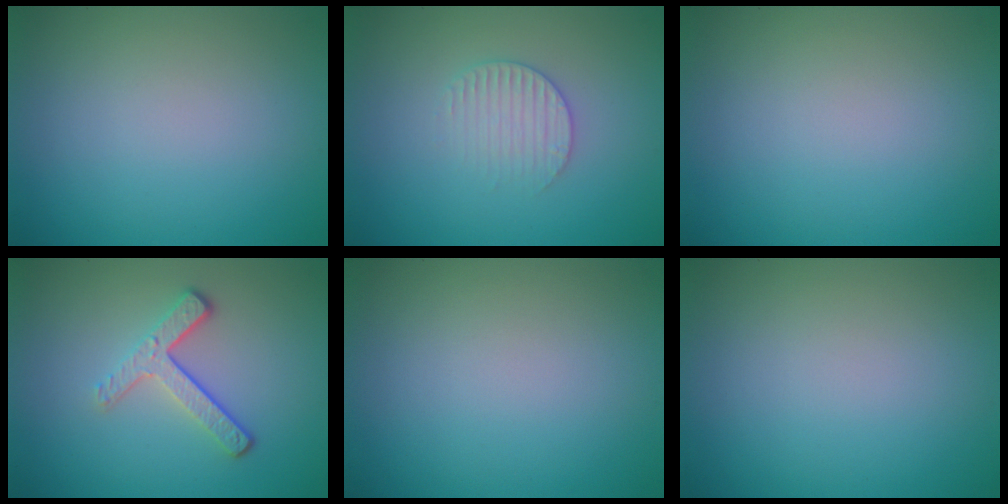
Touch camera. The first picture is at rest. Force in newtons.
{"total": 2.2, "press": 2.1, "slide": 0.5}
{"total": 0.0}
{"total": 3.4, "press": 2.5, "slide": 2.3}
{"total": 0.0}
{"total": 0.0}